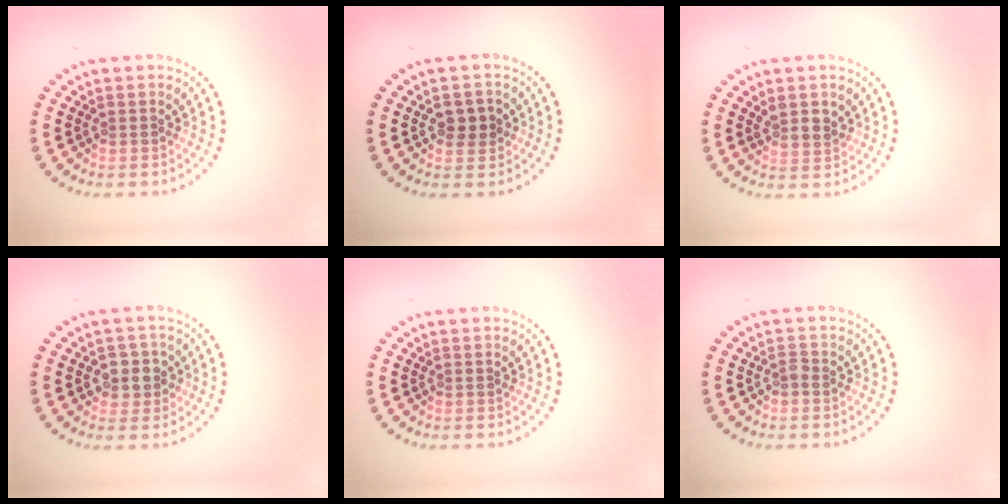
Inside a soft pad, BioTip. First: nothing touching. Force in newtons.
{"total": 2.2, "press": 2.2, "slide": 0.2}
{"total": 2.1, "press": 1.8, "slide": 1.1}
{"total": 2.5, "press": 2.3, "slide": 0.9}
{"total": 0.0}
{"total": 0.6, "press": 0.6, "slide": 0.3}